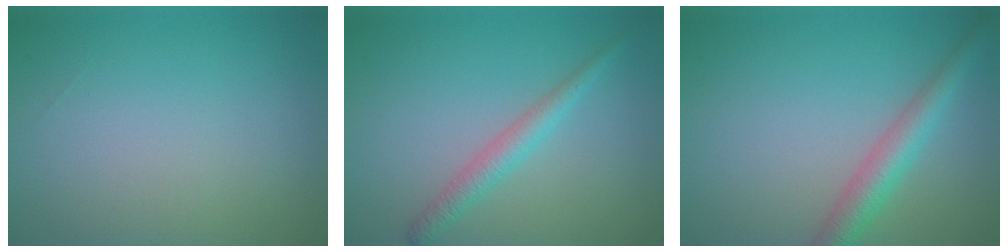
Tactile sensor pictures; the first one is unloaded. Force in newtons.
{"total": 2.1, "press": 2.1, "slide": 0.1}
{"total": 3.3, "press": 3.3, "slide": 0.1}